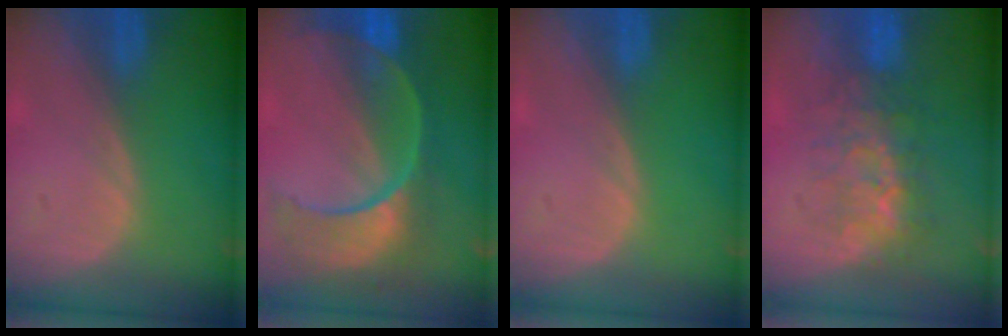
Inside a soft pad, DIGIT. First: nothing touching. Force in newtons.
{"total": 11.2, "press": 9.4, "slide": 6.1}
{"total": 0.0}
{"total": 7.6, "press": 7.2, "slide": 2.3}